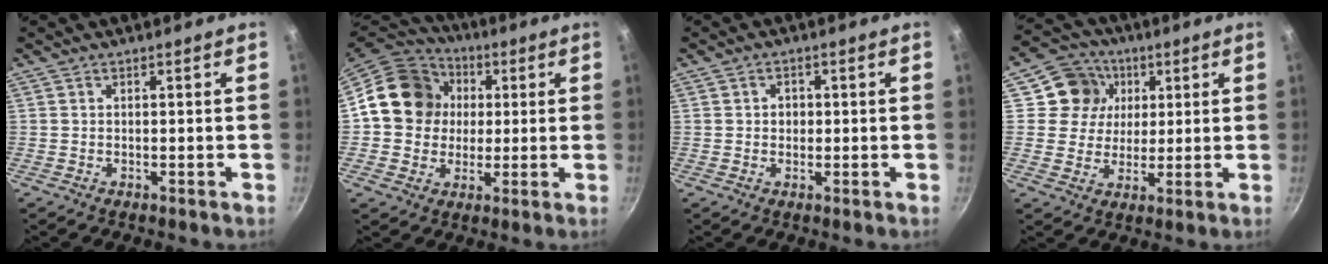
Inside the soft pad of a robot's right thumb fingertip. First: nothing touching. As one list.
[{"total": 15.6, "force": [2.1, 13.8, 7.0], "torque": [-0.092, 0.024, 0.022]}, {"total": 2.2, "force": [0.1, 1.9, 1.0], "torque": [-0.006, 0.001, 0.000]}, {"total": 9.8, "force": [3.0, 8.9, 2.7], "torque": [-0.006, 0.000, 0.041]}]